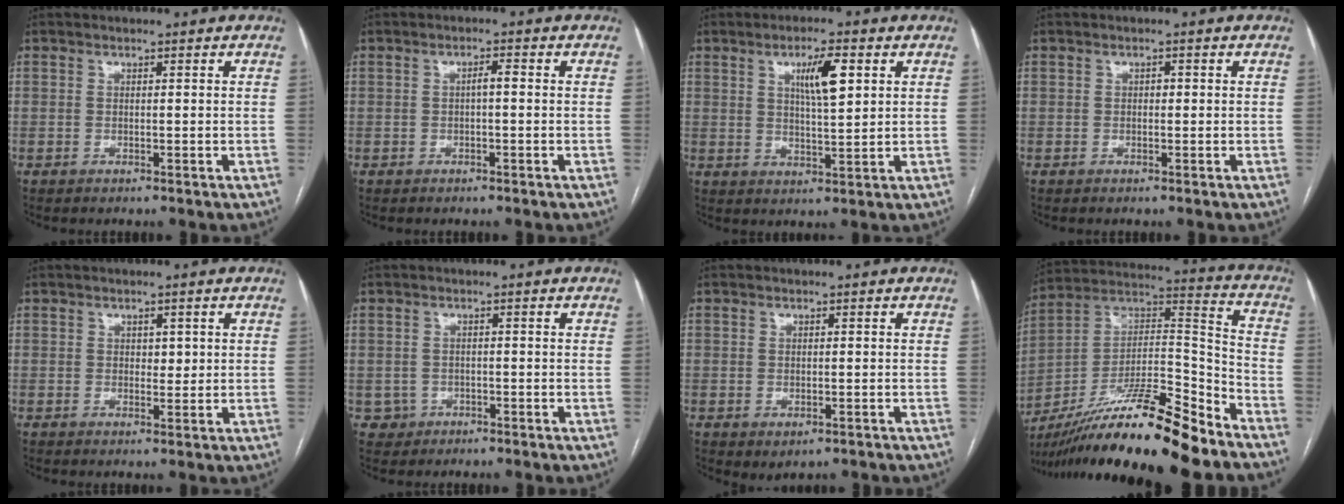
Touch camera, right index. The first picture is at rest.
{"total": 1.6, "force": [-0.1, 0.4, 1.5], "torque": [-0.027, 0.005, 0.000]}
{"total": 6.7, "force": [2.5, 1.2, 6.0], "torque": [-0.106, 0.004, 0.045]}
{"total": 0.7, "force": [0.0, 0.4, 0.6], "torque": [-0.009, 0.003, 0.001]}
{"total": 1.9, "force": [0.5, 1.2, 1.3], "torque": [-0.015, 0.000, 0.009]}
{"total": 2.3, "force": [-1.0, 2.0, 0.0], "torque": [0.003, 0.010, -0.010]}
{"total": 2.4, "force": [-1.0, 1.4, 1.6], "torque": [-0.025, -0.003, 0.001]}
{"total": 23.6, "force": [-17.8, 2.3, 15.3], "torque": [-0.260, 0.002, -0.309]}